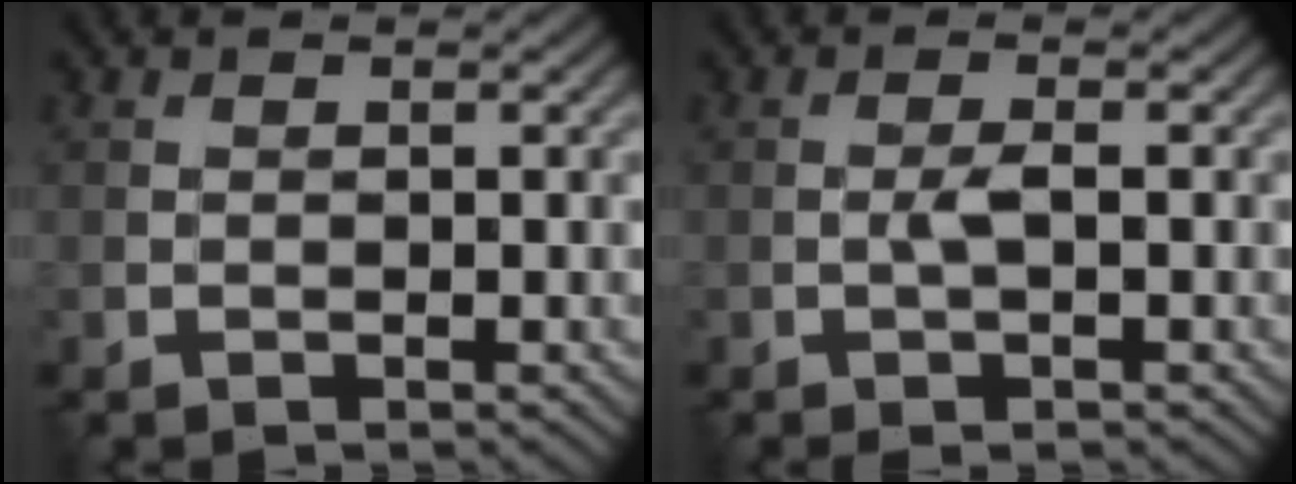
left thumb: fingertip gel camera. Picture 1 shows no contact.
{"total": 1.7, "force": [-0.4, 0.3, 1.6], "torque": [-0.033, 0.005, -0.012]}